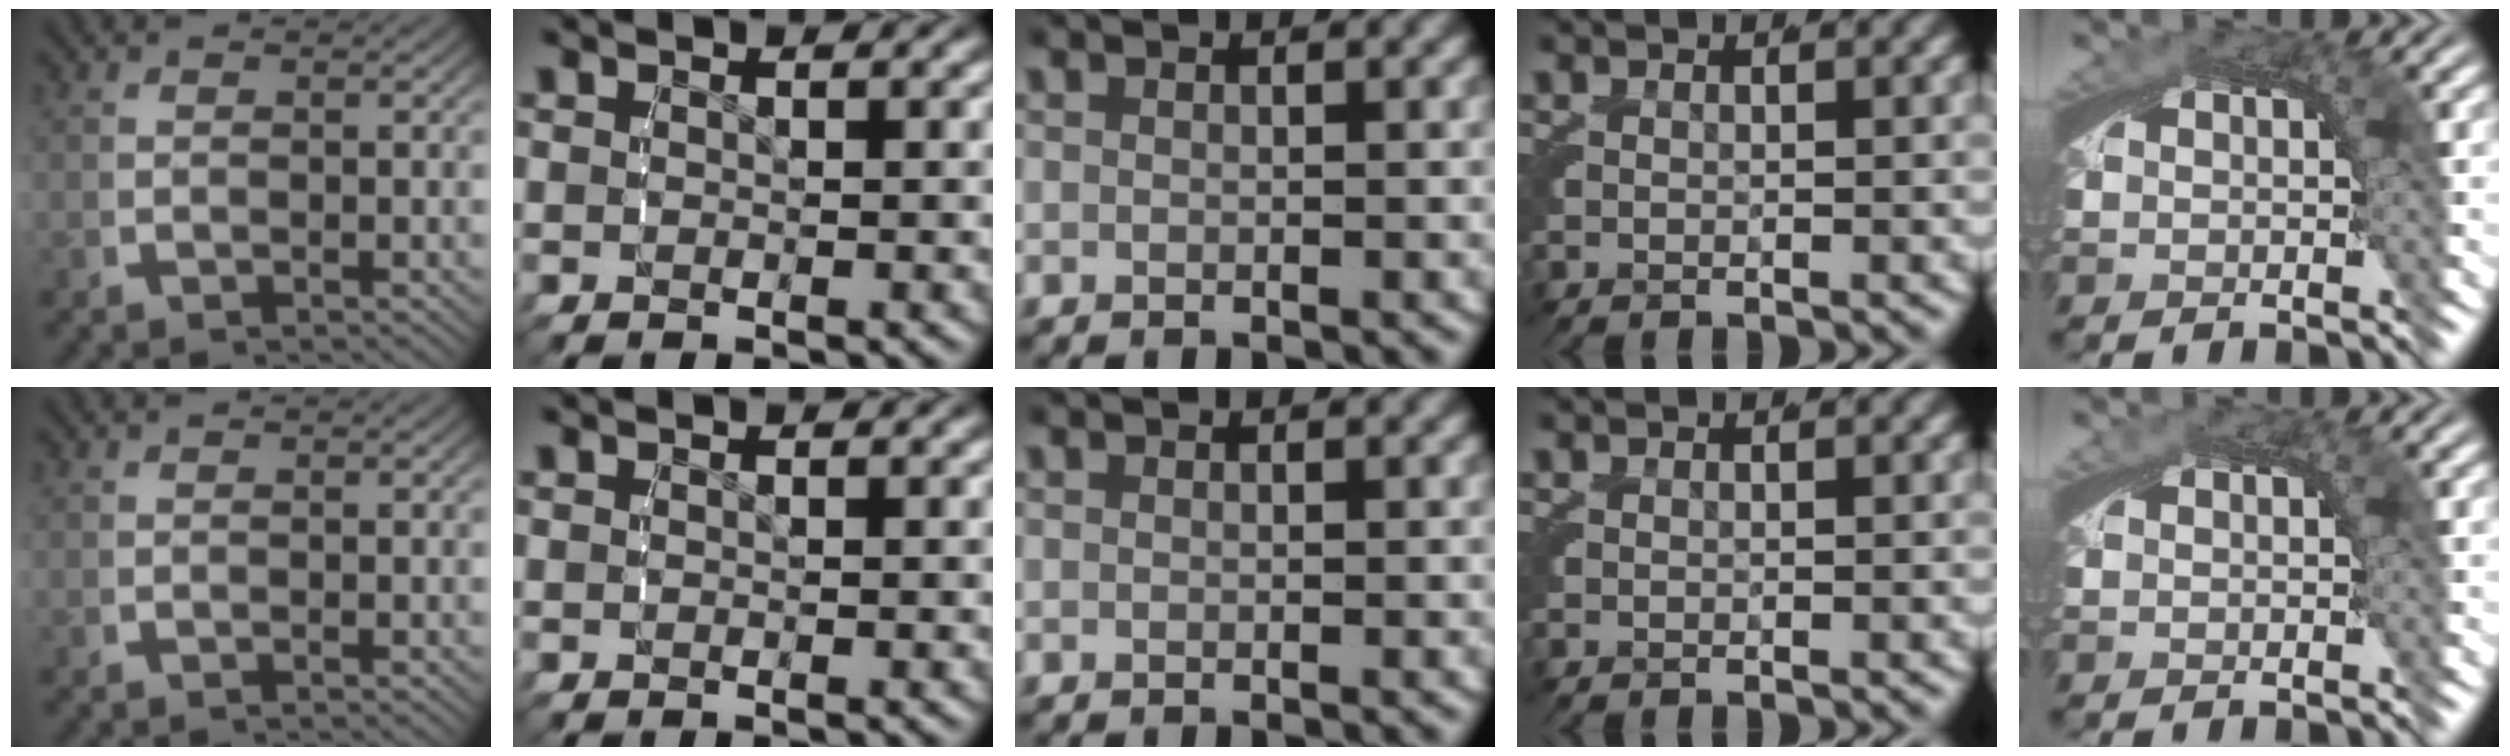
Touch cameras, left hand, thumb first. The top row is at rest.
{"little": {"total": 0.6, "force": [-0.2, -0.2, -0.5], "torque": [0.008, -0.002, -0.003]}}